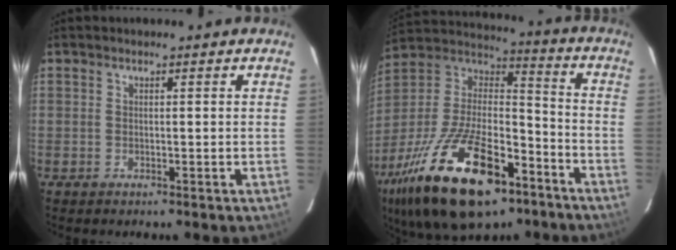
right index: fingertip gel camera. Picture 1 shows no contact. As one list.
[{"total": 29.2, "force": [-16.8, 12.9, 20.1], "torque": [-0.397, -0.019, -0.275]}]